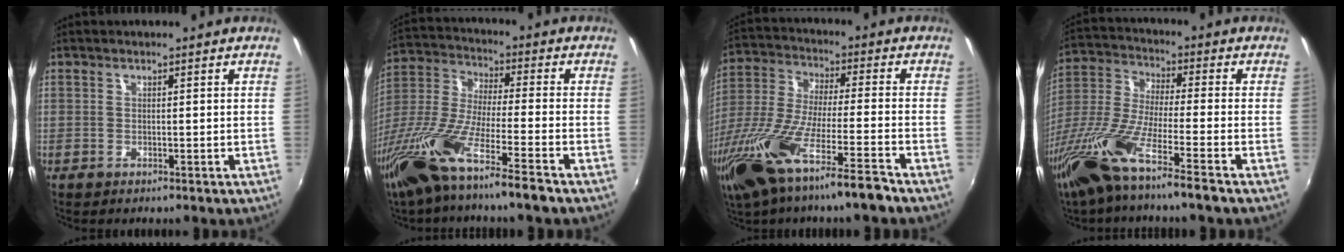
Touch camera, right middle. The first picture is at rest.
{"total": 17.1, "force": [-11.4, 1.0, 12.7], "torque": [-0.263, -0.036, -0.220]}
{"total": 19.5, "force": [-12.9, 1.8, 14.5], "torque": [-0.288, -0.059, -0.233]}
{"total": 15.3, "force": [-9.9, 0.8, 11.6], "torque": [-0.243, -0.033, -0.195]}